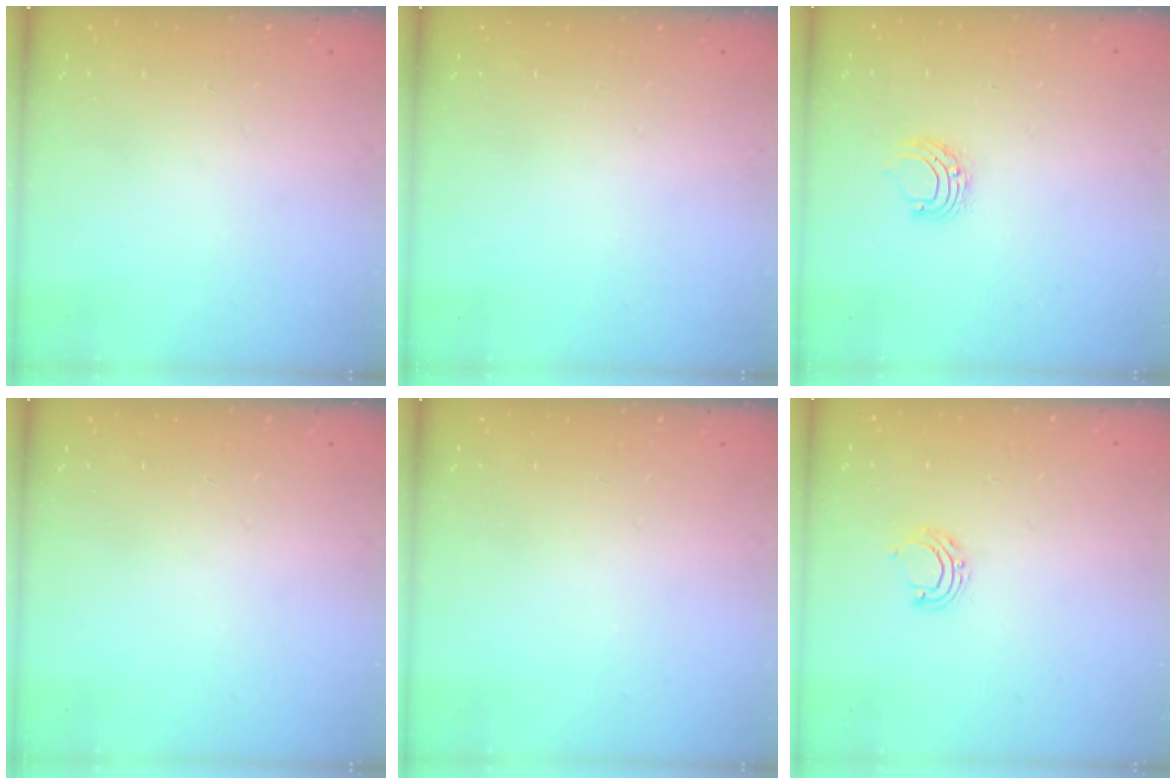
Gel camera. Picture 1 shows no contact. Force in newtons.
{"total": 0.0}
{"total": 5.5, "press": 5.4, "slide": 0.6}
{"total": 0.0}
{"total": 0.0}
{"total": 6.6, "press": 6.6, "slide": 0.7}